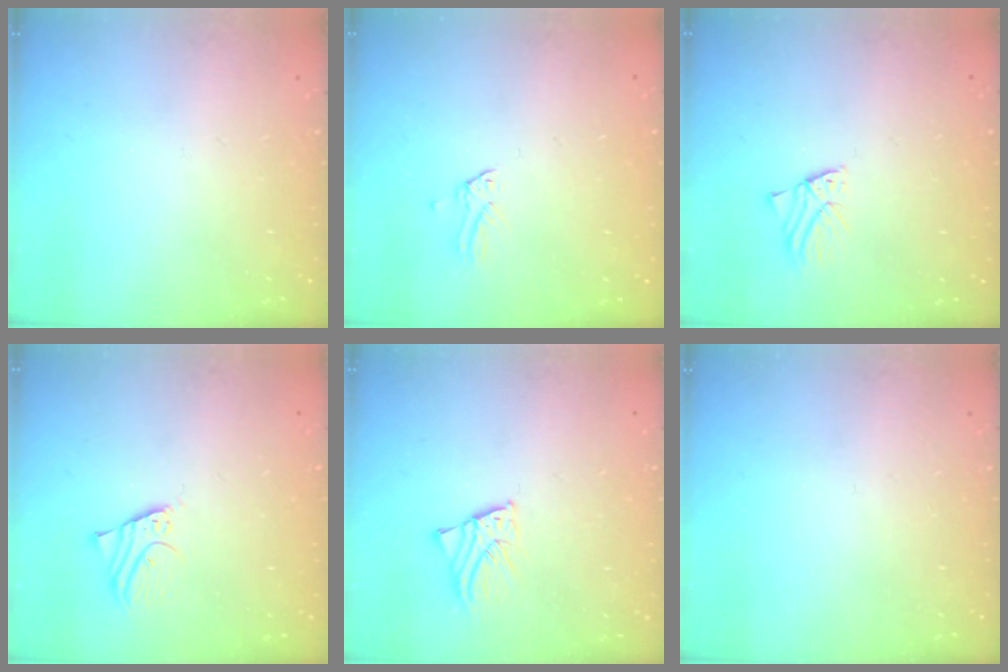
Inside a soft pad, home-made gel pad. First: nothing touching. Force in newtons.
{"total": 0.0}
{"total": 1.6, "press": 1.6, "slide": 0.1}
{"total": 2.8, "press": 2.8, "slide": 0.2}
{"total": 2.5, "press": 2.5, "slide": 0.3}
{"total": 0.0}